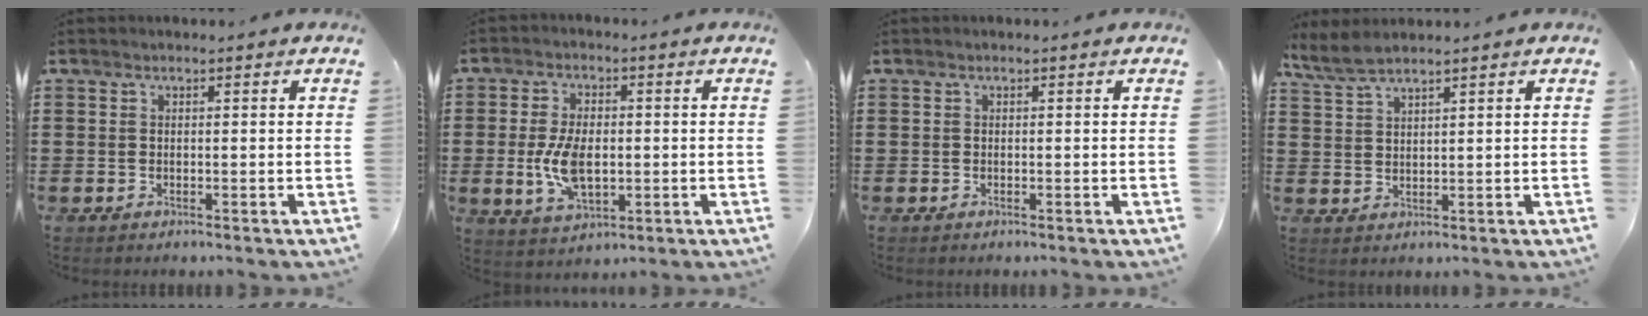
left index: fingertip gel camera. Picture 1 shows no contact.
{"total": 8.1, "force": [-0.7, 4.3, 6.8], "torque": [-0.139, -0.001, -0.017]}
{"total": 0.0}
{"total": 3.3, "force": [2.7, 0.4, 1.8], "torque": [-0.042, -0.003, 0.051]}